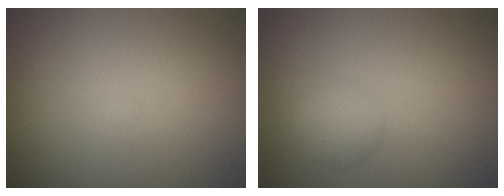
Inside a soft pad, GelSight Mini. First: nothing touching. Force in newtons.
{"total": 1.7, "press": 1.7, "slide": 0.0}